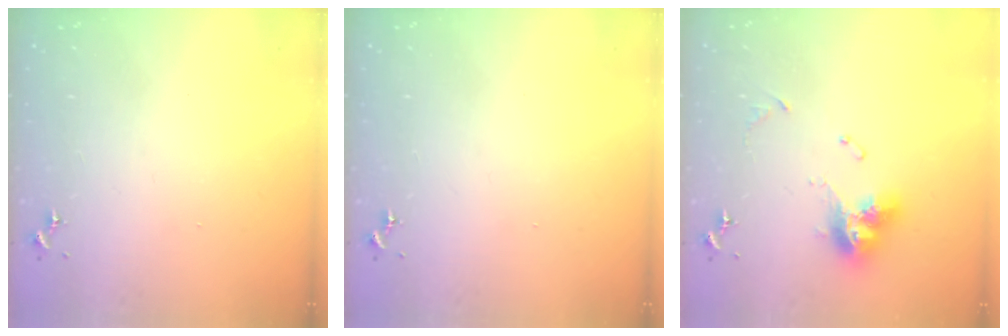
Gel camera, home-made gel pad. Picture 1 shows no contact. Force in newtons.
{"total": 0.0}
{"total": 12.3, "press": 12.2, "slide": 1.5}